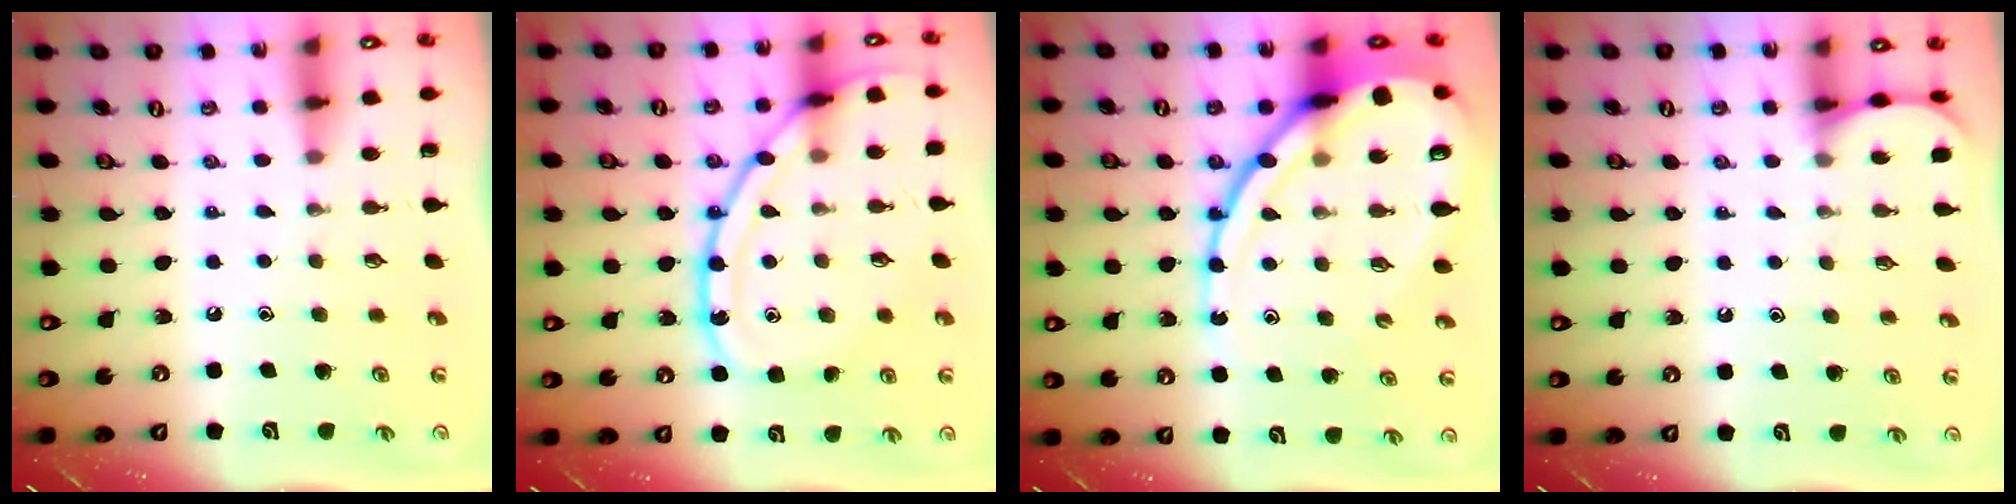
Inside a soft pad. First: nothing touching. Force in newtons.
{"total": 15.6, "press": 15.6, "slide": 0.8}
{"total": 20.3, "press": 20.2, "slide": 2.2}
{"total": 3.2, "press": 3.2, "slide": 0.4}